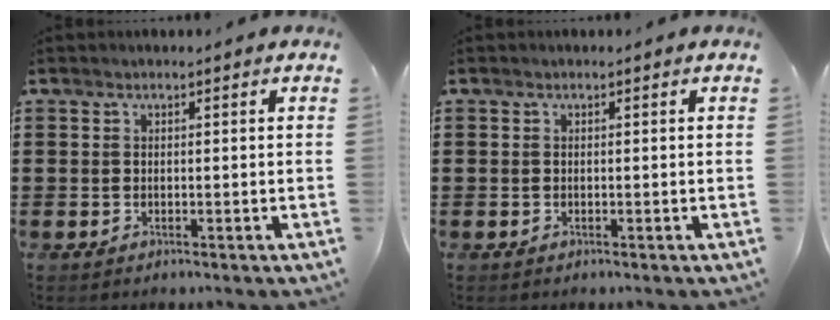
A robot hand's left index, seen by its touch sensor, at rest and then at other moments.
{"total": 0.0}